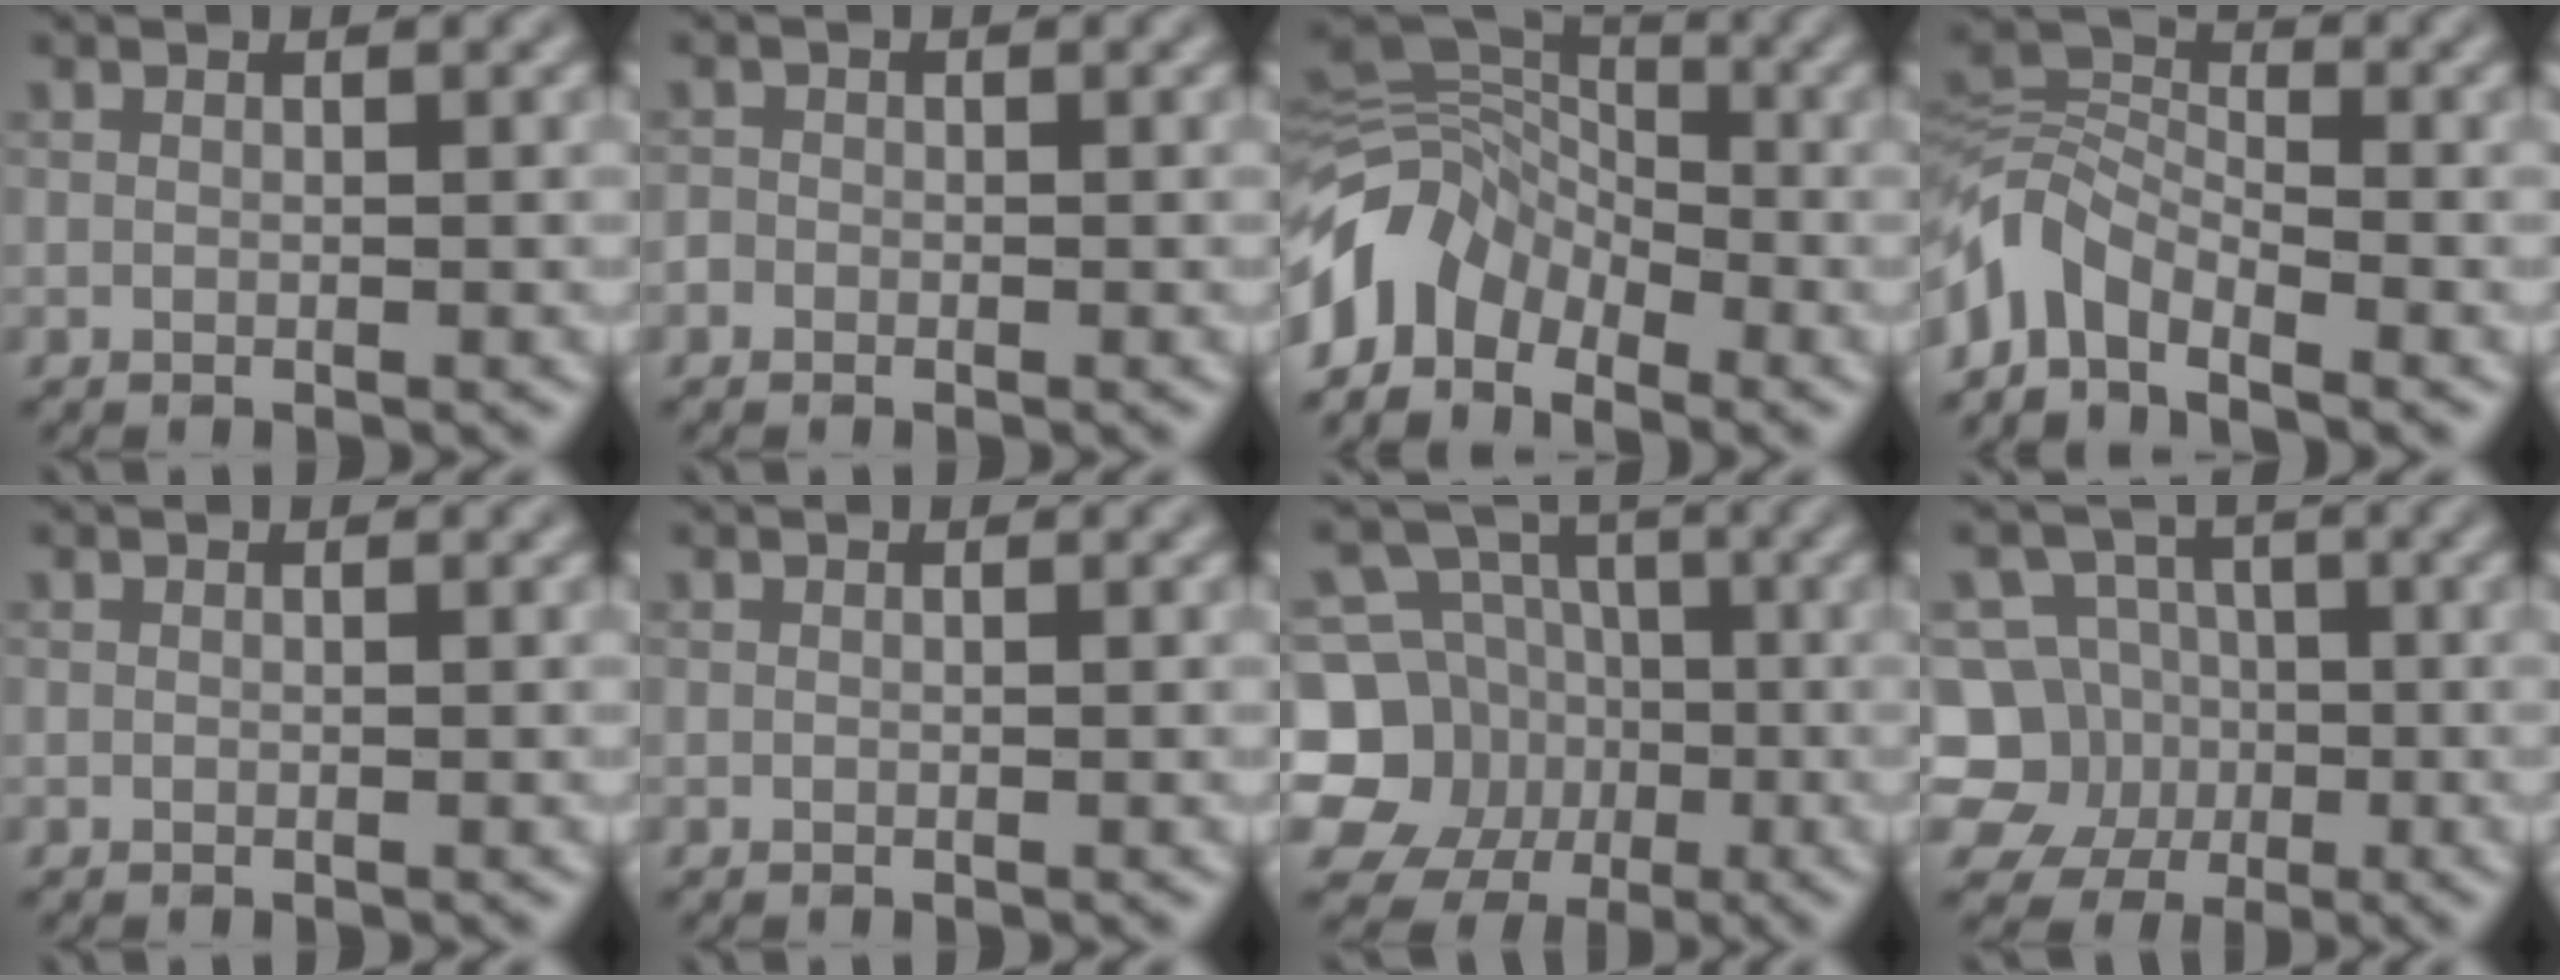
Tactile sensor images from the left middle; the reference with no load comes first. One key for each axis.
{"total": 0.7, "fx": -0.4, "fy": 0.5, "fz": 0.0, "tx": 0.002, "ty": -0.002, "tz": -0.008}
{"total": 7.0, "fx": -4.2, "fy": 4.3, "fz": 3.5, "tx": -0.066, "ty": 0.002, "tz": -0.098}
{"total": 5.3, "fx": -3.4, "fy": 2.7, "fz": 3.0, "tx": -0.052, "ty": 0.005, "tz": -0.084}
{"total": 0.0}
{"total": 0.0}
{"total": 8.8, "fx": -1.7, "fy": 8.1, "fz": 3.1, "tx": -0.060, "ty": -0.006, "tz": -0.061}
{"total": 8.2, "fx": -1.9, "fy": 7.7, "fz": 2.1, "tx": -0.035, "ty": 0.019, "tz": -0.065}